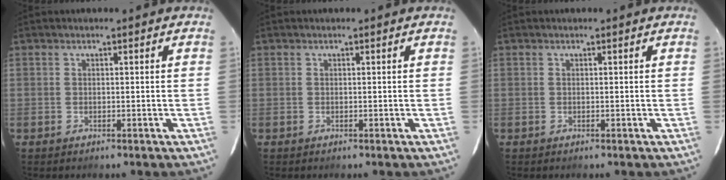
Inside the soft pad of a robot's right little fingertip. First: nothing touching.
{"total": 0.0}
{"total": 0.0}